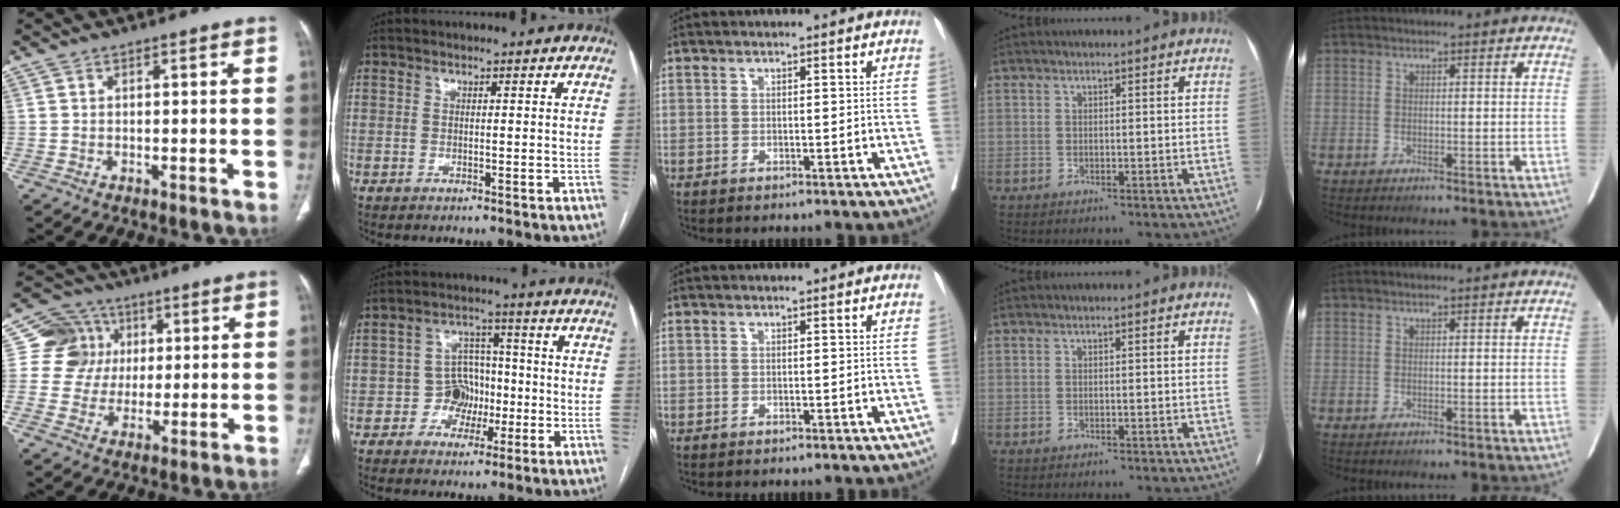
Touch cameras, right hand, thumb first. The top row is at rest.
{"thumb": {"total": 10.3, "force": [2.3, 9.8, 1.9], "torque": [0.007, 0.008, 0.037]}, "index": {"total": 6.2, "force": [-1.7, 5.4, 2.4], "torque": [-0.033, 0.024, -0.026]}}